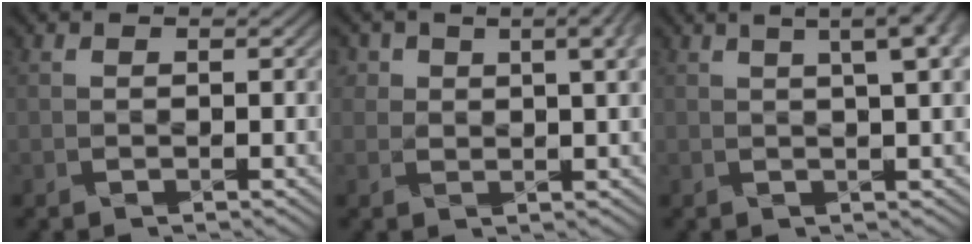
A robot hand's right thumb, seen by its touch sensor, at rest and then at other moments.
{"total": 6.3, "force": [3.2, 3.3, 4.3], "torque": [-0.070, 0.009, 0.040]}
{"total": 8.3, "force": [3.6, 2.8, 6.9], "torque": [-0.061, 0.039, 0.027]}